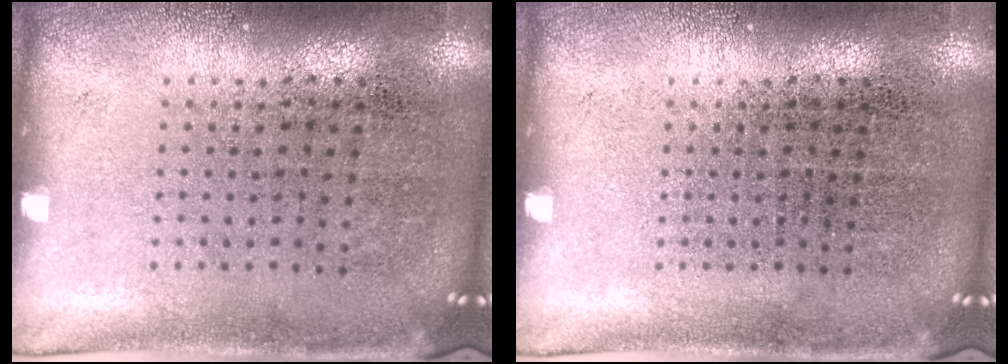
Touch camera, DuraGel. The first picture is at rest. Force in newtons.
{"total": 0.0}